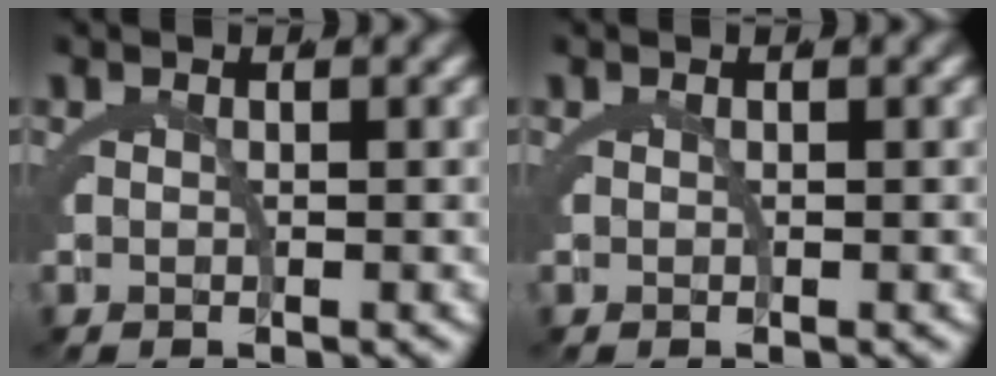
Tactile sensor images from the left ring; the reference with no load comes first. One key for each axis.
{"total": 0.0}